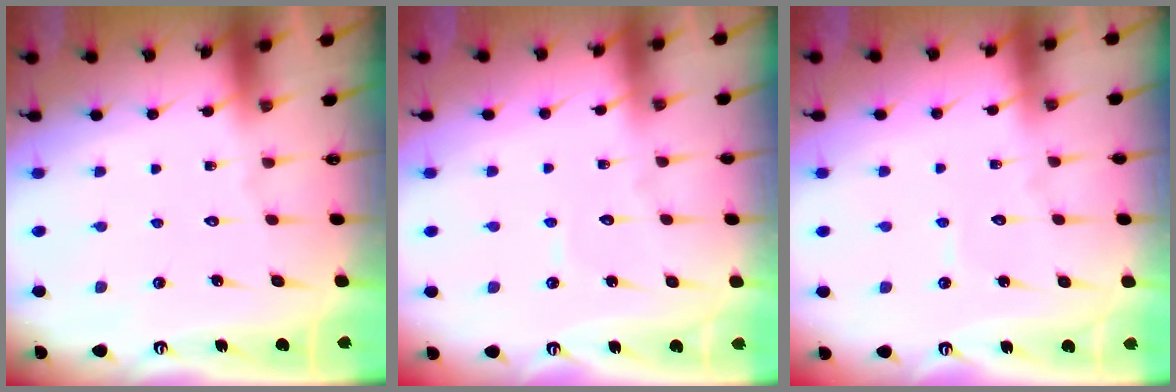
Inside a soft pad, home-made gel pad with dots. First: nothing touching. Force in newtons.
{"total": 3.0, "press": 3.0, "slide": 0.4}
{"total": 3.4, "press": 3.4, "slide": 0.3}